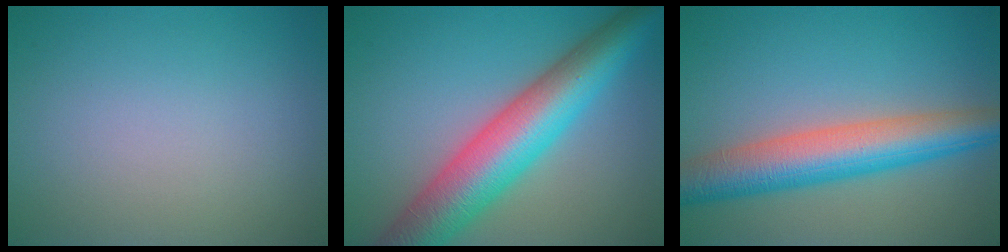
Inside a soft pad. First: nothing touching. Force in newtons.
{"total": 10.1, "press": 10.1, "slide": 0.2}
{"total": 7.7, "press": 7.7, "slide": 0.2}